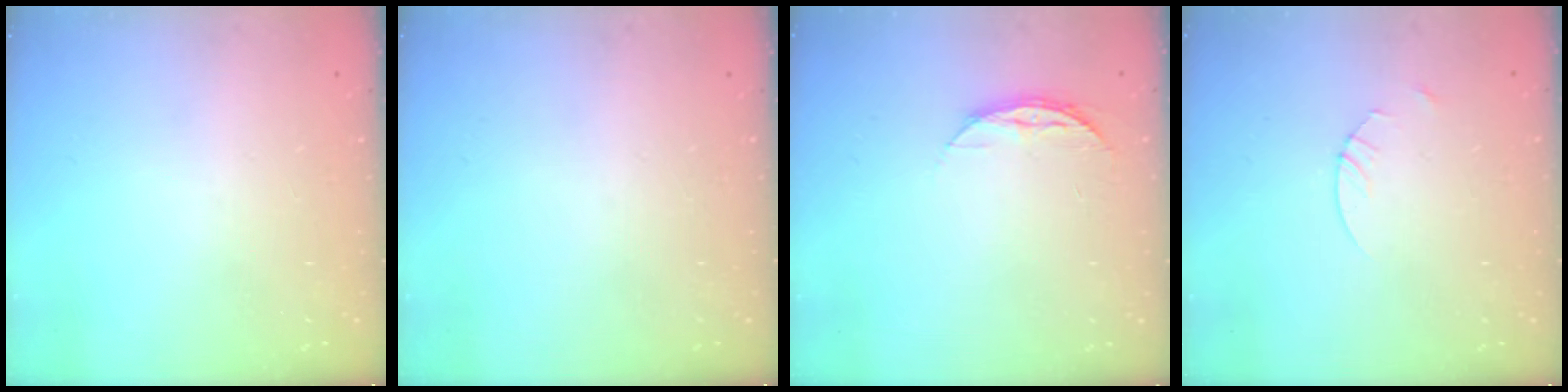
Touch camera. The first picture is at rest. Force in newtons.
{"total": 0.0}
{"total": 7.3, "press": 7.3, "slide": 0.6}
{"total": 1.4, "press": 1.4, "slide": 0.2}